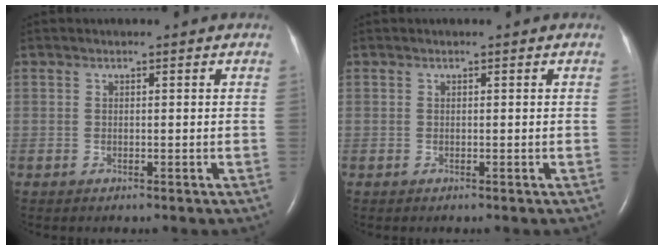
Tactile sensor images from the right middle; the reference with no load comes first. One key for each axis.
{"total": 0.0}